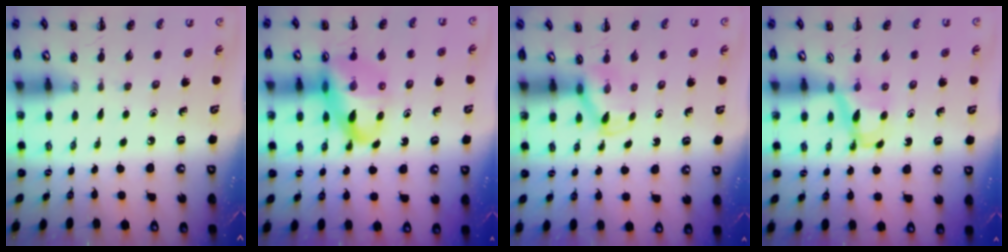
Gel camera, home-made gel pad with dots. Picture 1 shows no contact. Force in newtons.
{"total": 14.7, "press": 14.2, "slide": 3.9}
{"total": 3.0, "press": 2.9, "slide": 1.0}
{"total": 4.1, "press": 3.9, "slide": 1.2}